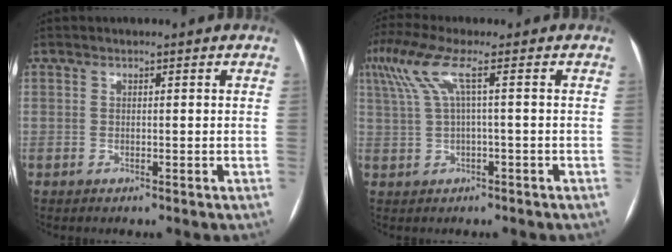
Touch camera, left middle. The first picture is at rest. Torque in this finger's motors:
{"motor_torque": [0.33, -0.35, 0.47, 0.14]}